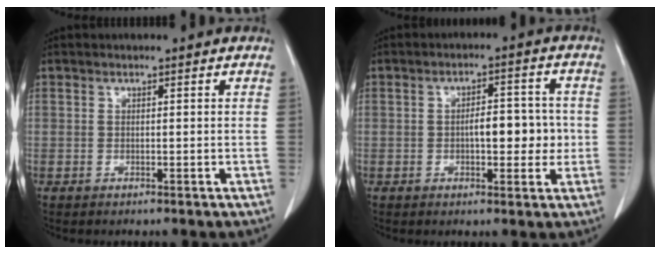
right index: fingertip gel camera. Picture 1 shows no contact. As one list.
[{"total": 6.2, "force": [-0.5, 2.5, 5.7], "torque": [-0.082, 0.014, -0.005]}]